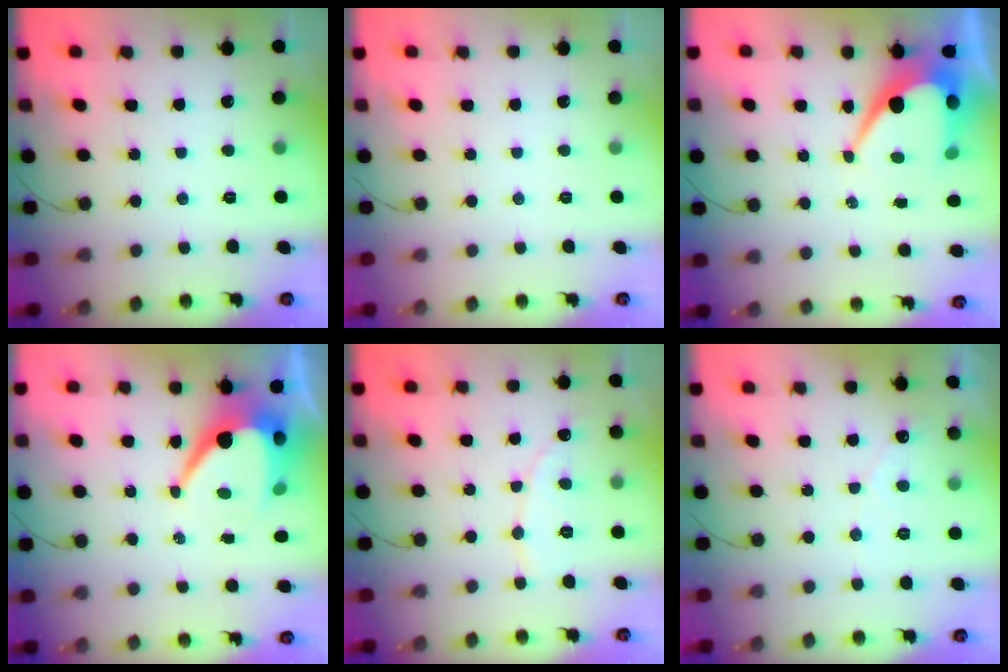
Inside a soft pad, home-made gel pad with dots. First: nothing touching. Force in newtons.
{"total": 0.0}
{"total": 11.7, "press": 11.7, "slide": 0.8}
{"total": 11.5, "press": 11.5, "slide": 1.0}
{"total": 6.8, "press": 6.8, "slide": 0.5}
{"total": 2.4, "press": 2.4, "slide": 0.1}